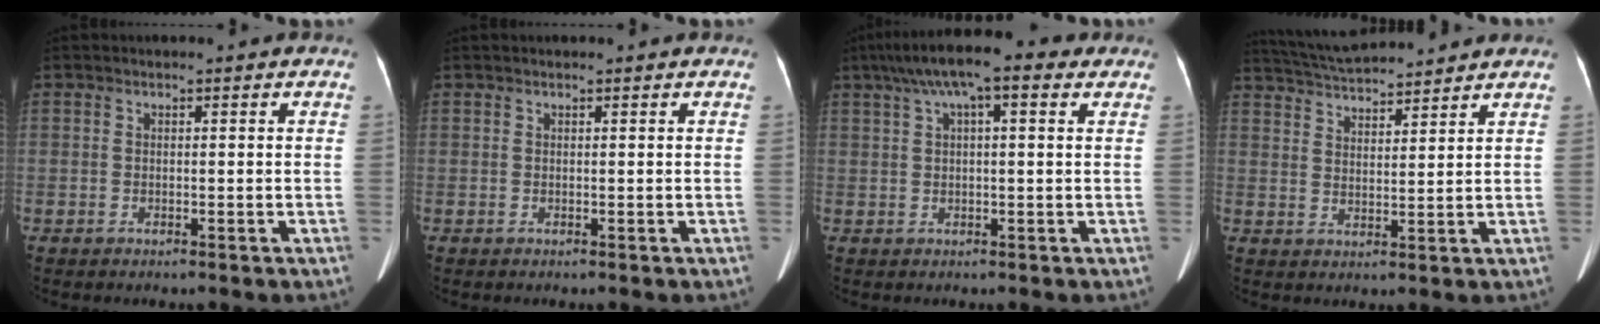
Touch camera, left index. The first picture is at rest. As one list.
[{"total": 1.5, "force": [1.4, 0.1, 0.6], "torque": [-0.010, 0.012, 0.016]}, {"total": 10.2, "force": [5.7, 2.2, 8.2], "torque": [-0.135, 0.038, 0.087]}, {"total": 11.5, "force": [10.7, 0.9, 4.0], "torque": [-0.076, 0.020, 0.173]}]